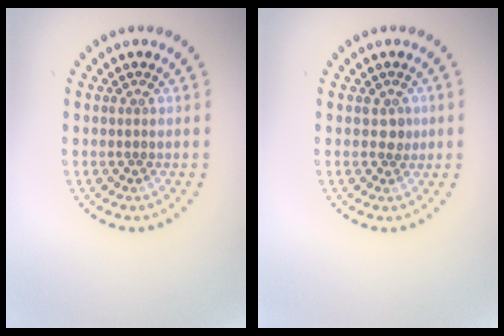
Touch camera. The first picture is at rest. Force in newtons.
{"total": 0.9, "press": 0.8, "slide": 0.5}